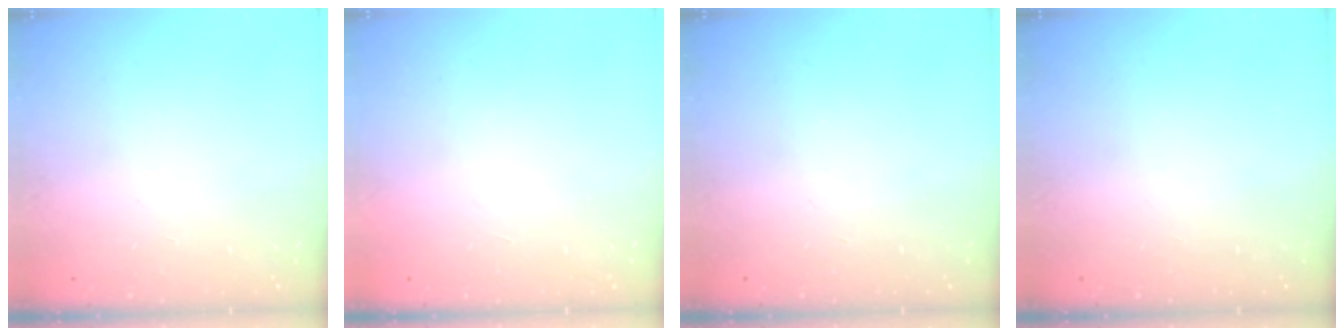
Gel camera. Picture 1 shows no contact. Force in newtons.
{"total": 1.6, "press": 1.6, "slide": 0.1}
{"total": 0.0}
{"total": 0.0}